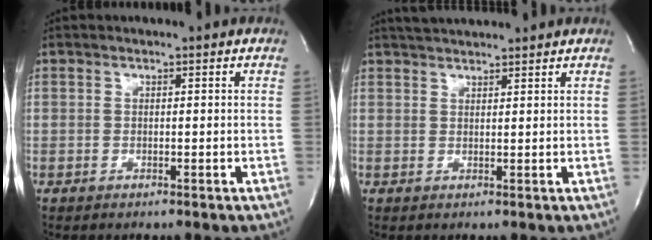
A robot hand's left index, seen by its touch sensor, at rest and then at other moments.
{"total": 4.9, "force": [4.6, 0.2, 1.6], "torque": [-0.029, 0.029, 0.076]}